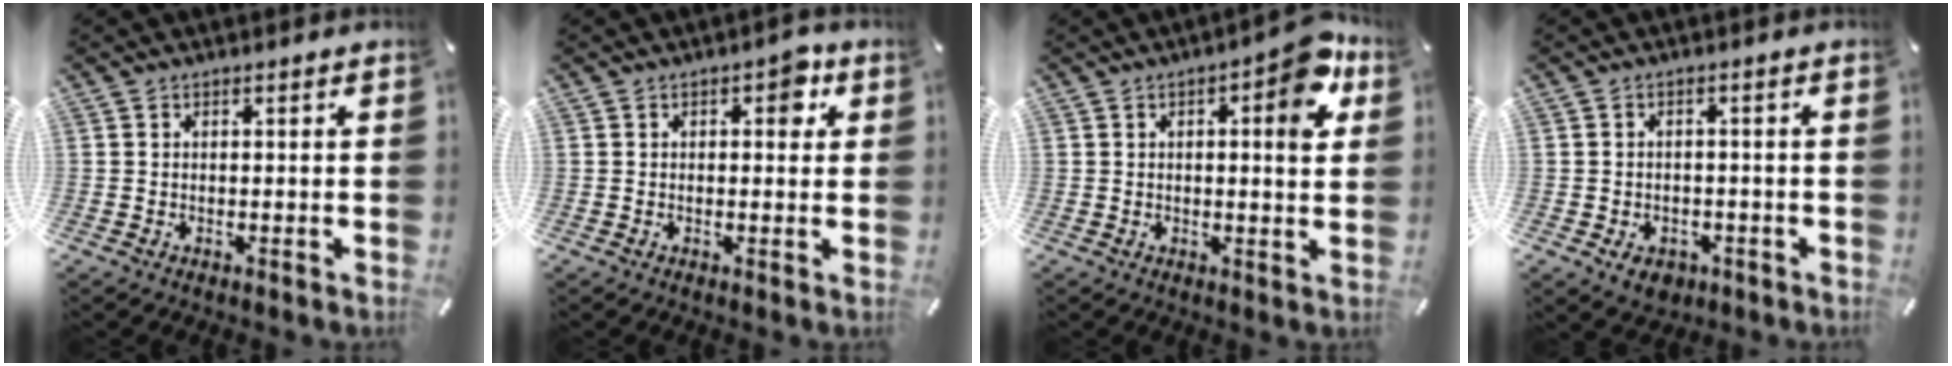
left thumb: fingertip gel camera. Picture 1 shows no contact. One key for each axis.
{"total": 3.9, "fx": 1.2, "fy": 2.3, "fz": 3.0, "tx": -0.024, "ty": -0.004, "tz": 0.009}
{"total": 8.4, "fx": 3.3, "fy": 3.0, "fz": 7.1, "tx": -0.072, "ty": -0.024, "tz": 0.043}
{"total": 4.1, "fx": -1.8, "fy": 3.2, "fz": 1.9, "tx": -0.029, "ty": 0.003, "tz": -0.033}